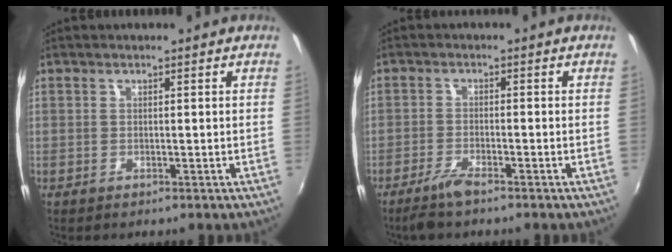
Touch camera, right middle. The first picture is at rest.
{"total": 3.9, "force": [-3.1, 0.5, 2.3], "torque": [-0.064, -0.006, -0.063]}